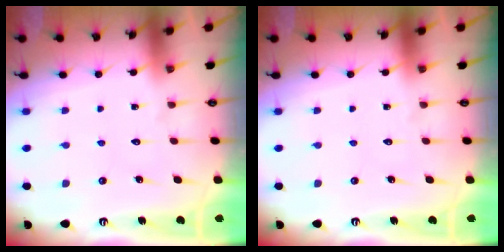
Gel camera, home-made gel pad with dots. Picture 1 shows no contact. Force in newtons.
{"total": 0.0}